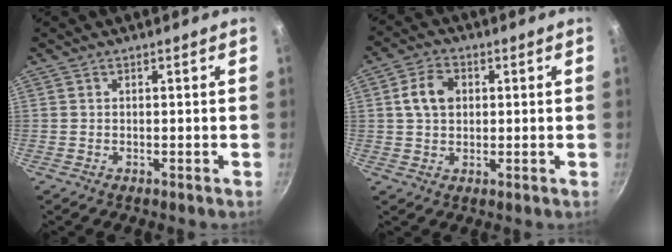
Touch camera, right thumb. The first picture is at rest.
{"total": 6.4, "force": [1.3, 4.7, 4.3], "torque": [-0.069, 0.007, 0.021]}